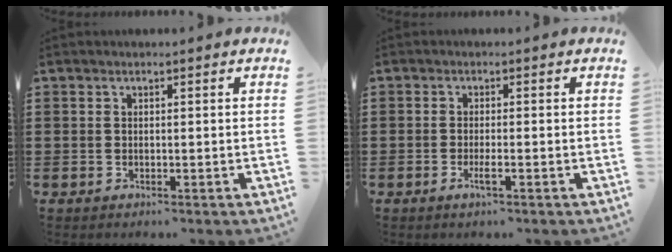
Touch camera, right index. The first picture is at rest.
{"total": 2.0, "force": [-0.9, 0.2, 1.7], "torque": [-0.037, -0.006, -0.018]}